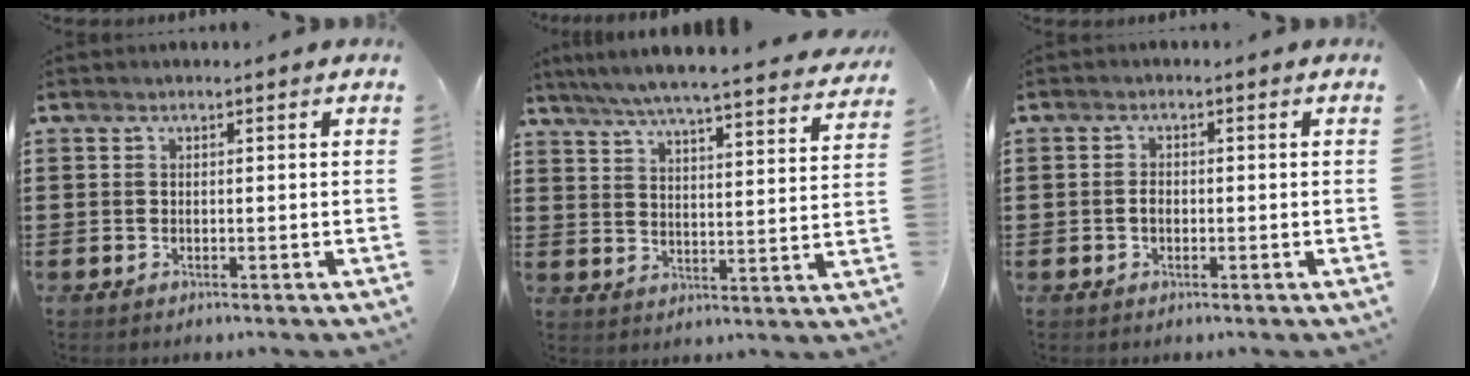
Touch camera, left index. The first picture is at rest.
{"total": 5.4, "force": [5.0, -0.4, 2.2], "torque": [-0.066, -0.038, 0.081]}
{"total": 1.6, "force": [-0.4, 1.0, 1.2], "torque": [-0.025, 0.004, -0.008]}